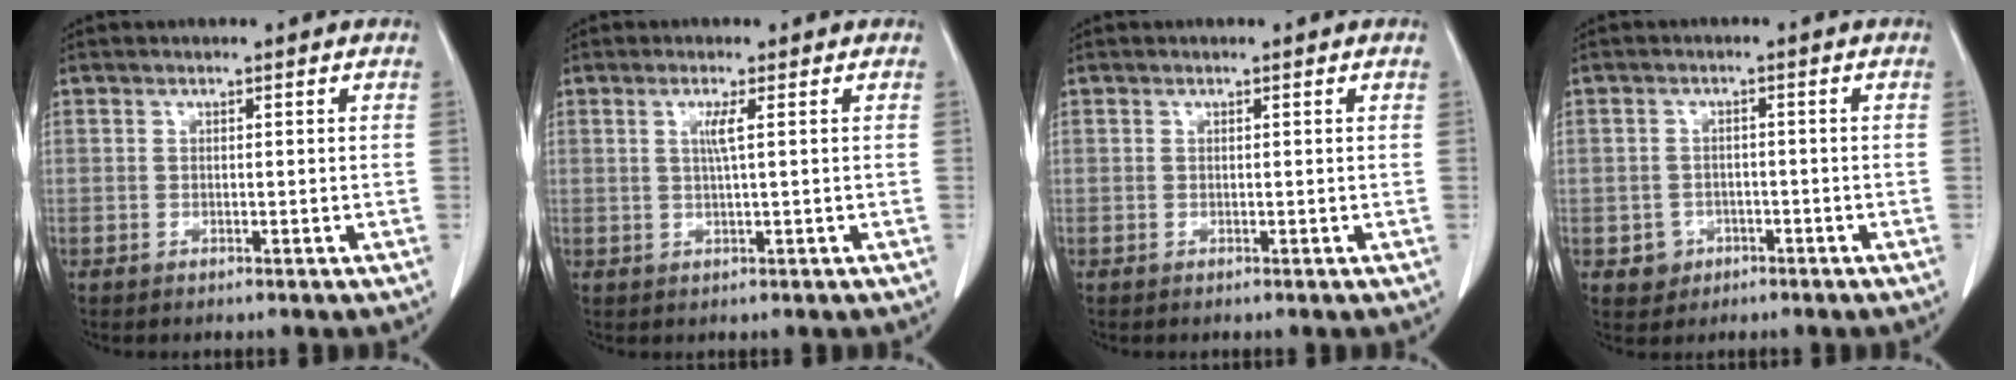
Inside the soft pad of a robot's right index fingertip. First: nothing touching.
{"total": 2.2, "force": [0.6, -0.4, 2.1], "torque": [-0.045, 0.000, 0.013]}
{"total": 0.0}
{"total": 3.1, "force": [-1.2, 2.9, 0.2], "torque": [0.008, 0.013, -0.011]}